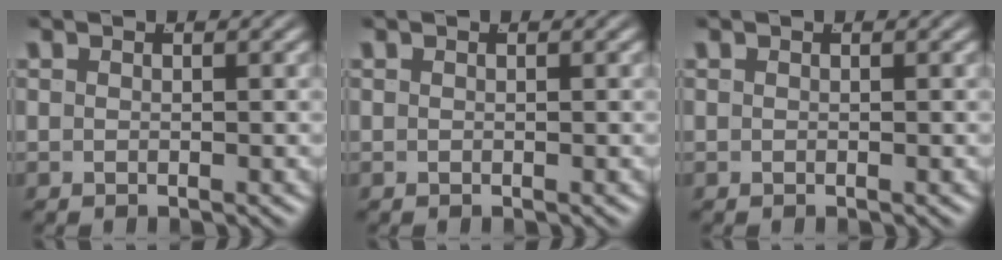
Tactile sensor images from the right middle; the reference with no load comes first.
{"total": 0.0}
{"total": 0.0}